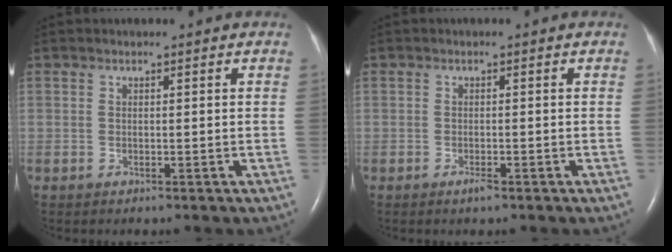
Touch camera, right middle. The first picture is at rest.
{"total": 1.1, "force": [-0.8, 0.1, 0.7], "torque": [-0.018, -0.001, -0.012]}